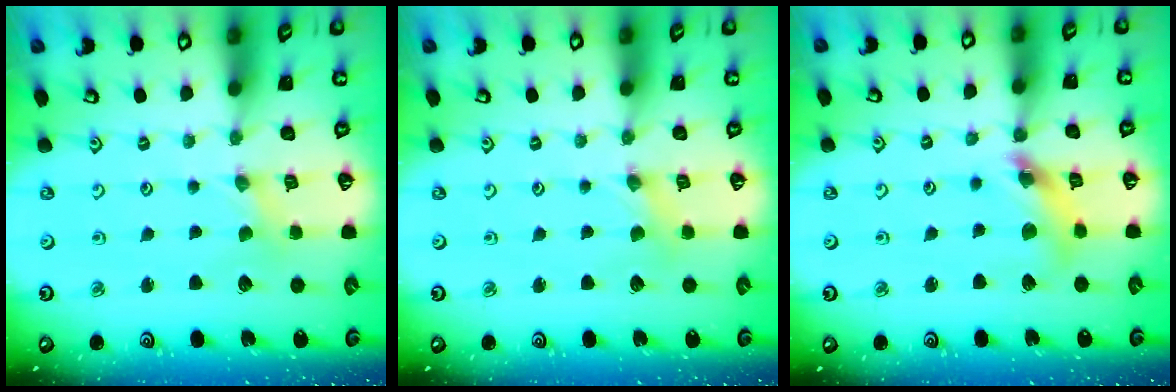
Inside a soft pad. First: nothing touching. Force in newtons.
{"total": 2.2, "press": 2.2, "slide": 0.3}
{"total": 10.1, "press": 10.1, "slide": 1.0}